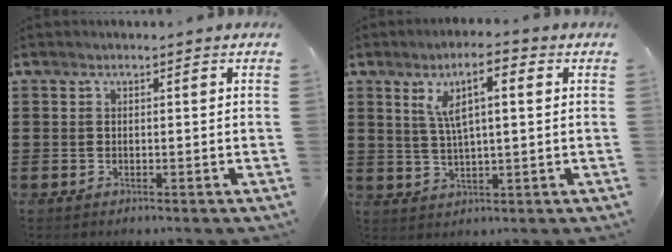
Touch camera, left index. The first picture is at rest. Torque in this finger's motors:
{"motor_torque": [-0.11, 0.69, 0.03, -0.05]}